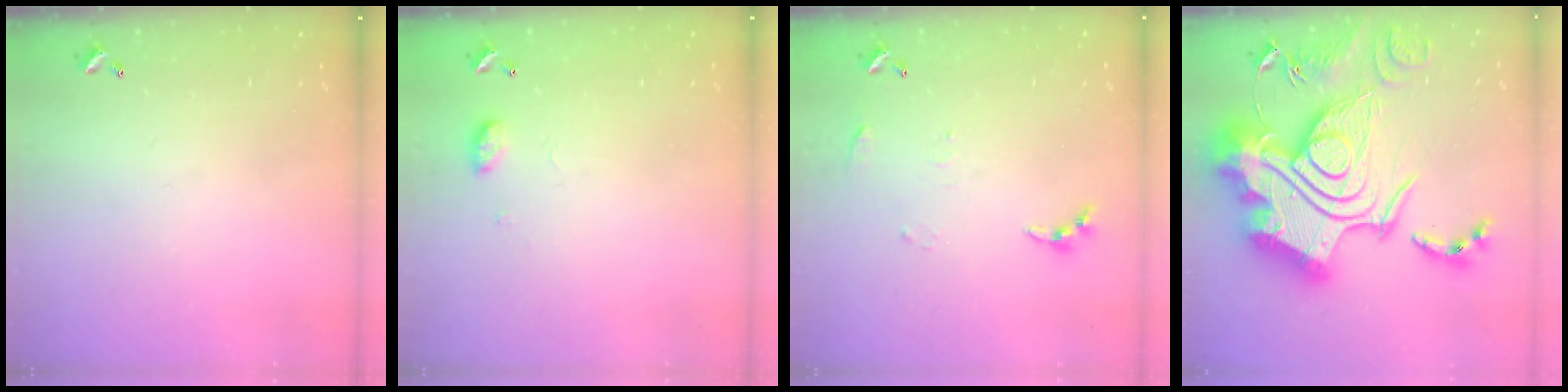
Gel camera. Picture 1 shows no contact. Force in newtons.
{"total": 5.3, "press": 5.2, "slide": 0.8}
{"total": 4.6, "press": 4.6, "slide": 0.5}
{"total": 0.7, "press": 0.7, "slide": 0.1}